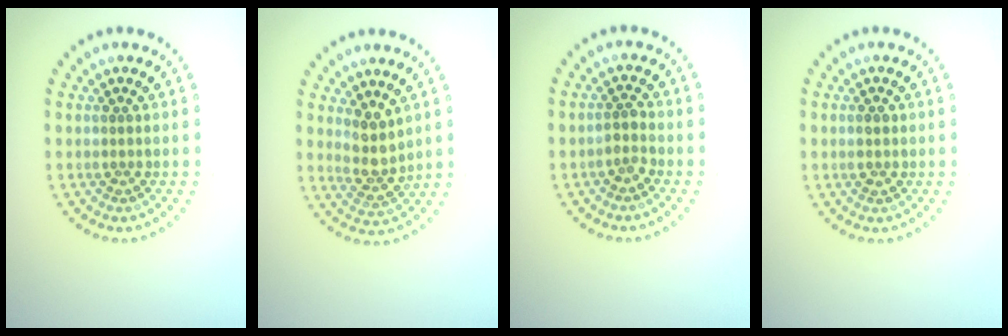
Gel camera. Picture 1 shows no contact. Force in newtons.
{"total": 2.8, "press": 2.3, "slide": 1.7}
{"total": 1.3, "press": 1.1, "slide": 0.8}
{"total": 1.4, "press": 1.4, "slide": 0.1}